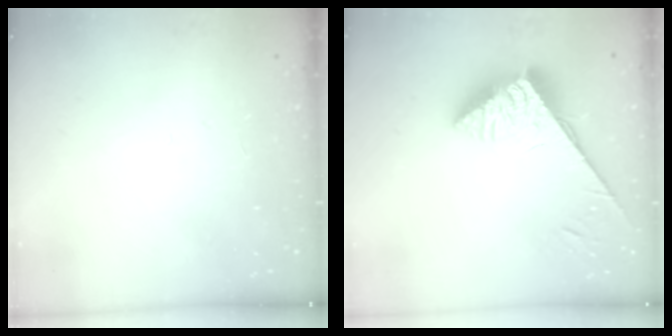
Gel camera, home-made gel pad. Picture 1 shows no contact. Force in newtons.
{"total": 5.6, "press": 5.6, "slide": 0.5}